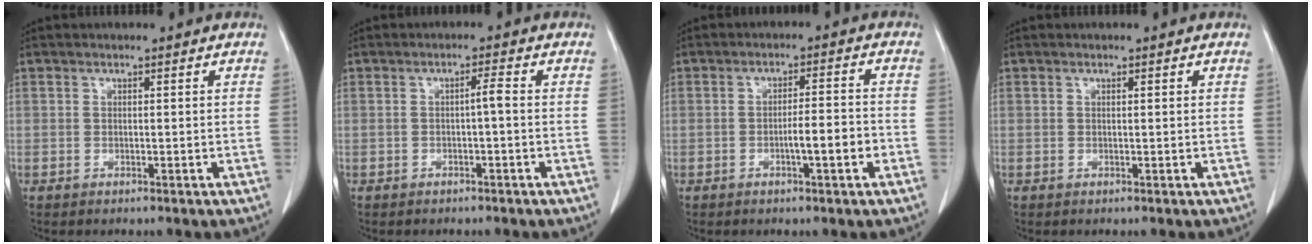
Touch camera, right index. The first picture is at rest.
{"total": 1.6, "force": [-0.3, 0.0, 1.6], "torque": [-0.023, 0.003, -0.005]}
{"total": 4.6, "force": [-1.6, 0.4, 4.3], "torque": [-0.064, 0.003, -0.025]}
{"total": 0.0}